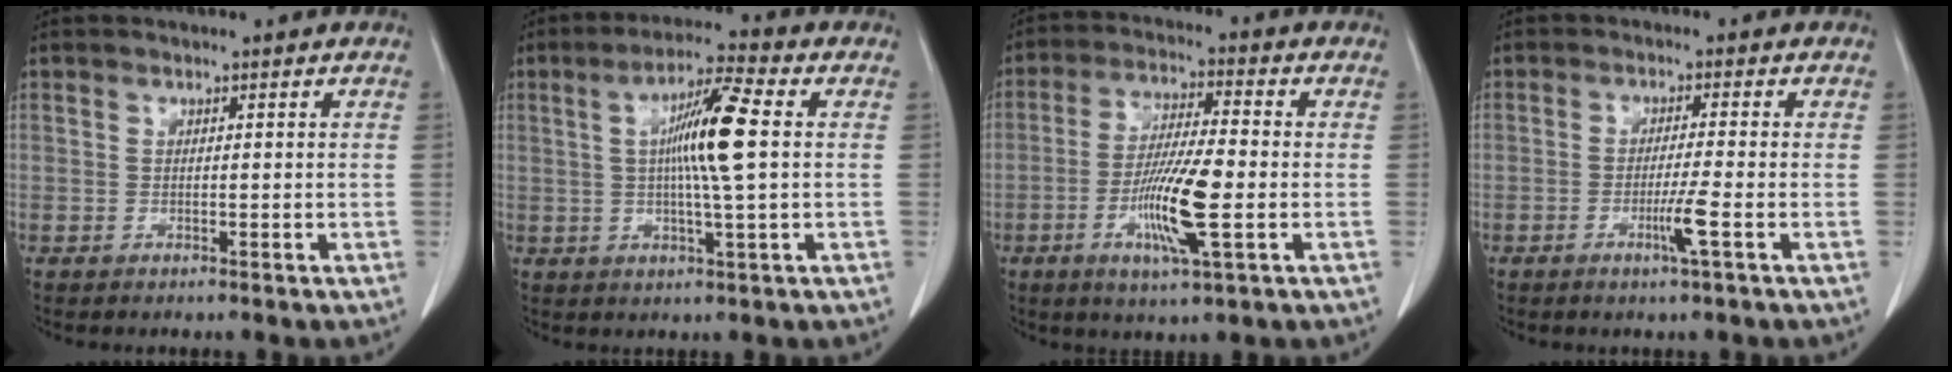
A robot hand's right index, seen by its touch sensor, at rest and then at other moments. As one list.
[{"total": 9.8, "force": [1.1, -0.1, 9.7], "torque": [-0.175, 0.003, 0.014]}, {"total": 10.9, "force": [-3.0, 0.9, 10.5], "torque": [-0.201, -0.013, -0.057]}, {"total": 3.8, "force": [-1.5, -0.8, 3.4], "torque": [-0.065, -0.009, -0.030]}]